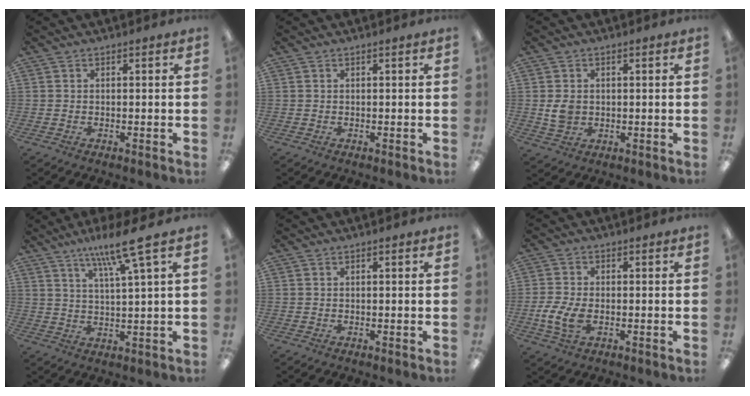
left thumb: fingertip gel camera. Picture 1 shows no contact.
{"total": 0.0}
{"total": 4.1, "force": [0.2, 3.4, 2.2], "torque": [-0.042, 0.000, 0.002]}
{"total": 10.2, "force": [6.6, 0.7, 7.8], "torque": [-0.141, -0.029, 0.107]}
{"total": 0.0}
{"total": 7.2, "force": [-1.9, 4.3, 5.5], "torque": [-0.127, -0.002, -0.034]}